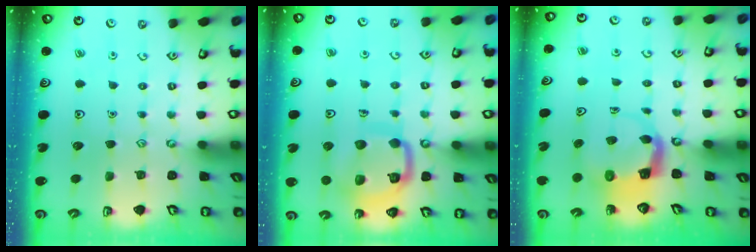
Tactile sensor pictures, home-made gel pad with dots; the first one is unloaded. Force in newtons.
{"total": 14.4, "press": 14.3, "slide": 1.5}
{"total": 4.7, "press": 4.7, "slide": 0.5}